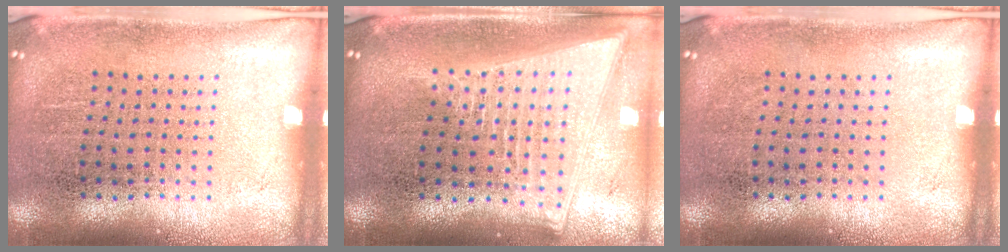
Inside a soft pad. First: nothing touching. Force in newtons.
{"total": 2.1, "press": 1.8, "slide": 1.1}
{"total": 0.0}